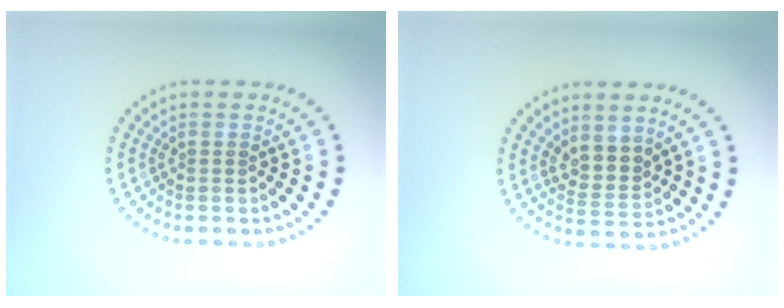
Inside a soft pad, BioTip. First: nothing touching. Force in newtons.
{"total": 2.5, "press": 1.9, "slide": 1.5}